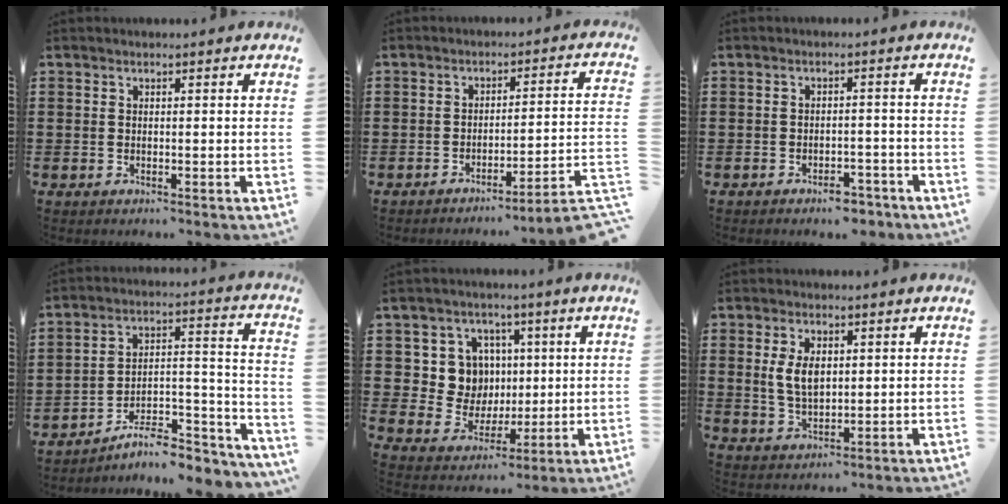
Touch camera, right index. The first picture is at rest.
{"total": 3.8, "force": [-3.0, -0.7, 2.2], "torque": [-0.042, -0.026, -0.065]}
{"total": 3.5, "force": [-3.3, 0.8, 1.0], "torque": [-0.018, 0.007, -0.066]}
{"total": 7.7, "force": [-6.3, 2.3, 3.8], "torque": [-0.051, 0.011, -0.117]}
{"total": 8.8, "force": [2.2, 8.2, 2.2], "torque": [-0.070, 0.005, 0.047]}
{"total": 5.3, "force": [1.1, 3.0, 4.2], "torque": [-0.089, 0.002, 0.014]}